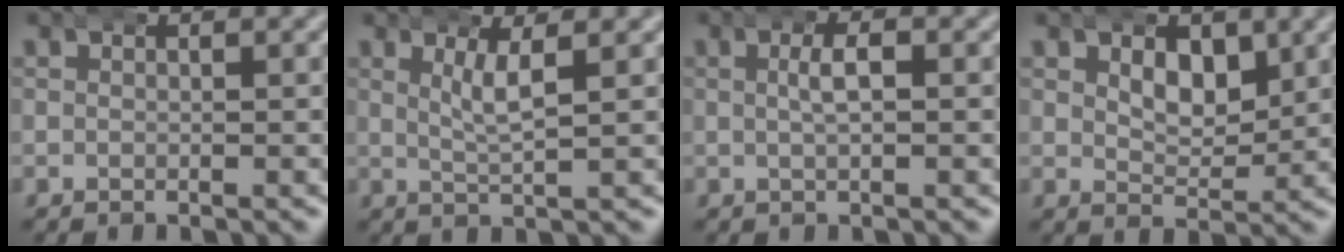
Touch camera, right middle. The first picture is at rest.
{"total": 2.5, "force": [1.2, -0.2, 2.2], "torque": [-0.046, -0.001, 0.026]}
{"total": 2.3, "force": [0.2, 0.7, 2.2], "torque": [-0.033, 0.009, 0.000]}
{"total": 3.5, "force": [1.9, 2.0, 2.1], "torque": [-0.030, -0.012, 0.036]}